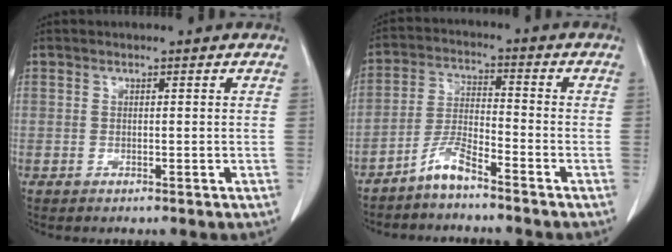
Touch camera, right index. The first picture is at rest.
{"total": 5.2, "force": [-4.3, 0.5, 2.9], "torque": [-0.065, -0.007, -0.085]}